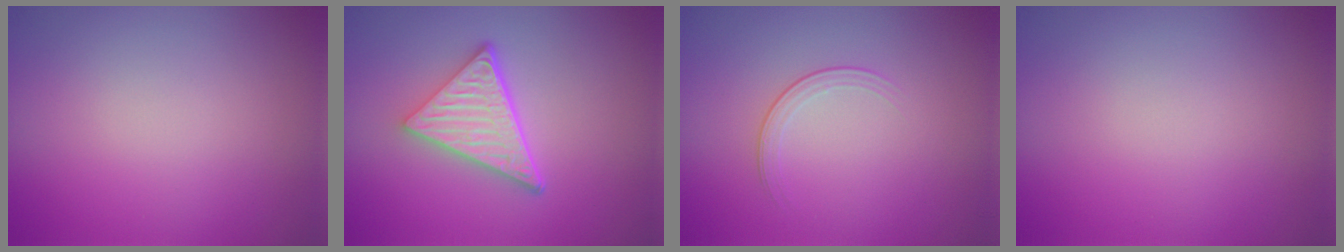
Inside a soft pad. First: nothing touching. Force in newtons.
{"total": 4.9, "press": 3.7, "slide": 3.3}
{"total": 1.5, "press": 0.7, "slide": 1.4}
{"total": 0.0}